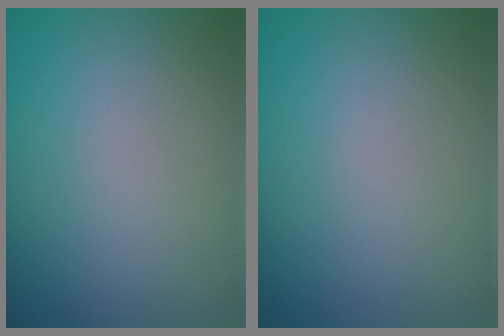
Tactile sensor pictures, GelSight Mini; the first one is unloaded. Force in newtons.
{"total": 0.0}